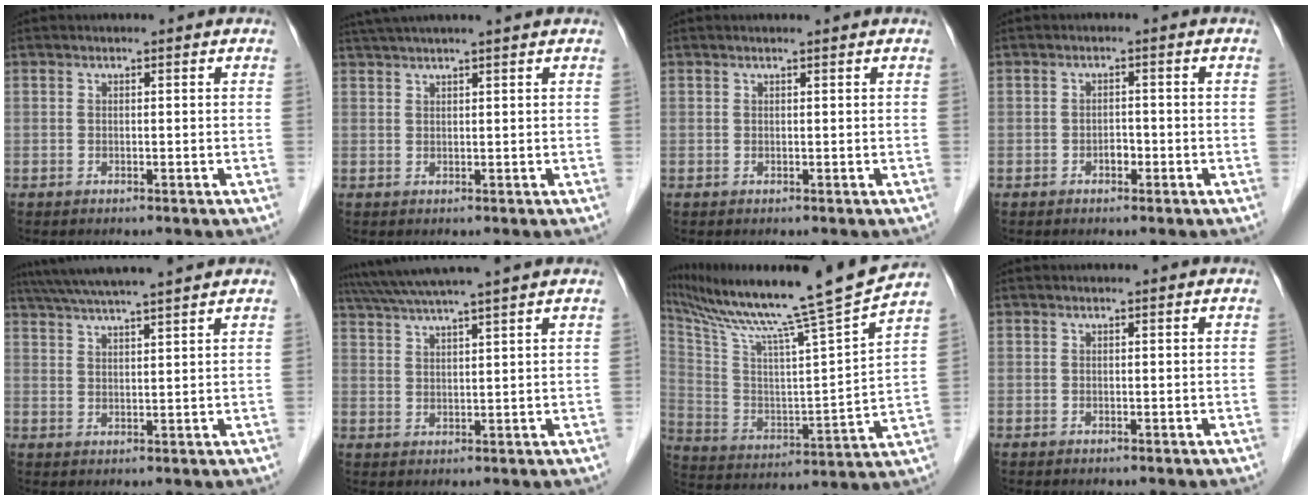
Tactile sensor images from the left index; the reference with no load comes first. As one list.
[{"total": 7.8, "force": [6.6, -0.8, 4.0], "torque": [-0.063, 0.038, 0.096]}, {"total": 1.1, "force": [0.9, -0.1, 0.5], "torque": [-0.009, 0.015, 0.018]}, {"total": 1.4, "force": [-0.8, 0.8, 0.9], "torque": [-0.012, 0.005, -0.013]}, {"total": 11.8, "force": [10.4, -0.6, 5.5], "torque": [-0.097, 0.029, 0.154]}, {"total": 10.3, "force": [9.0, -1.5, 4.9], "torque": [-0.088, 0.027, 0.138]}, {"total": 22.9, "force": [19.3, -2.6, 12.2], "torque": [-0.218, -0.043, 0.308]}, {"total": 0.0}]